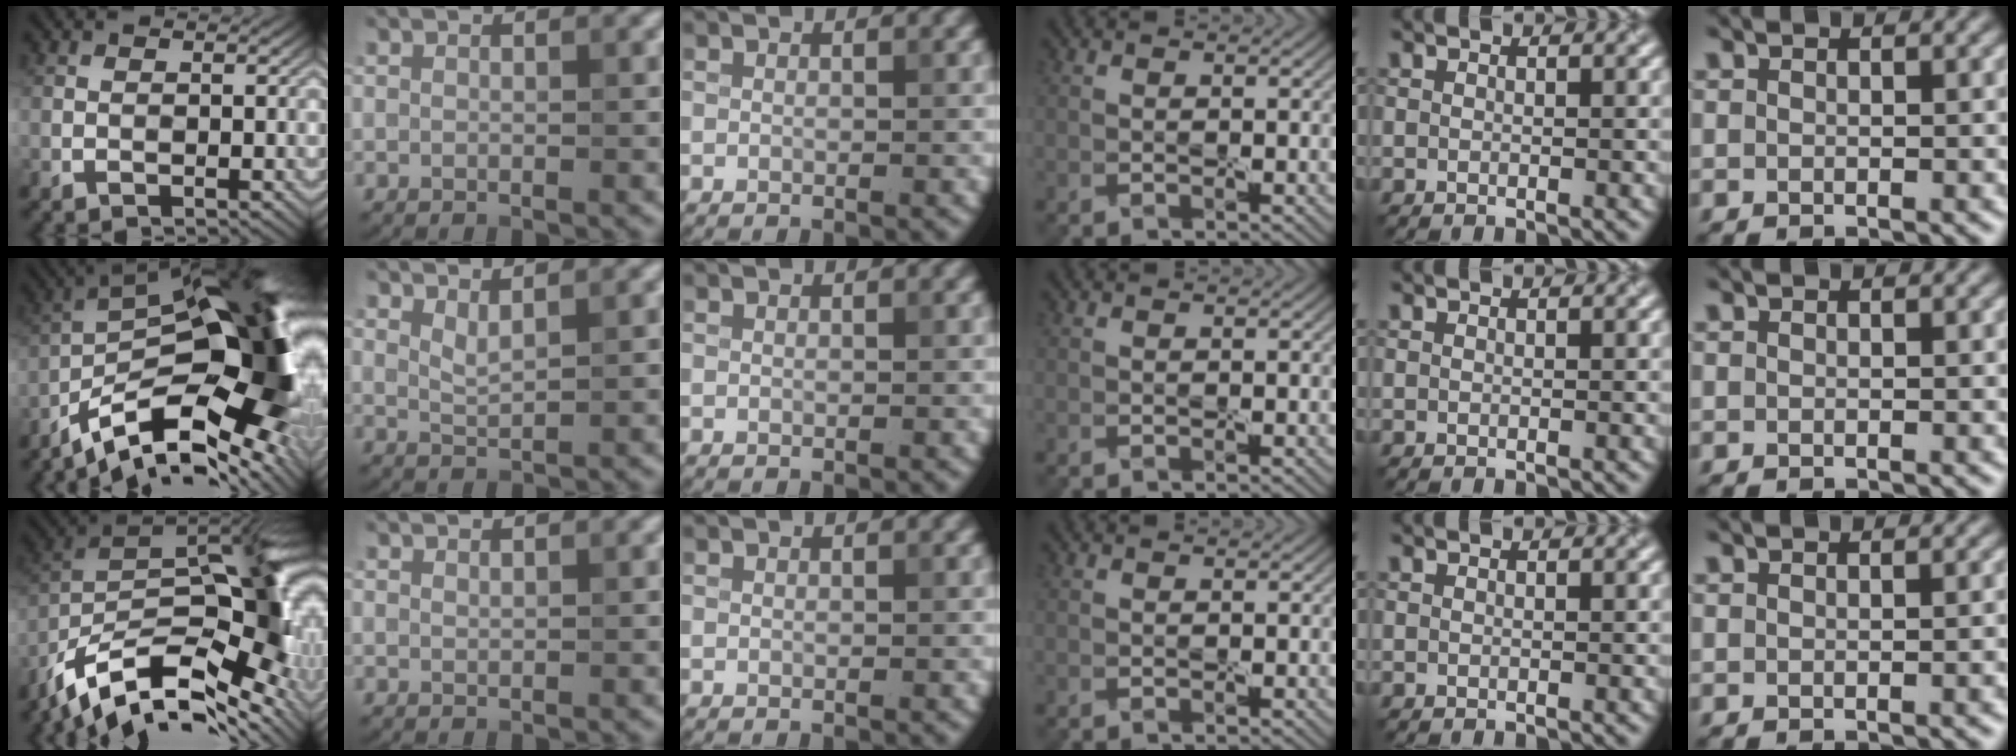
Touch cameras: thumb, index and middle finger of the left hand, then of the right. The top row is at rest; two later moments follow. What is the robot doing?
{"motion": "wrap", "object": "adhesive wrap"}